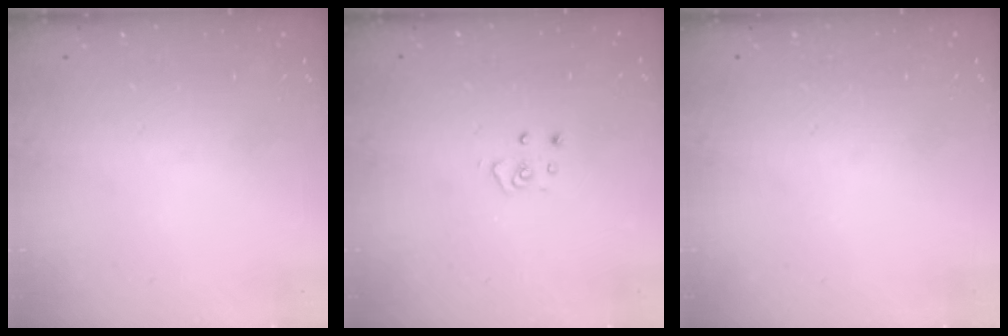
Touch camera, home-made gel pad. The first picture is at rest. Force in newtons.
{"total": 3.9, "press": 3.9, "slide": 0.2}
{"total": 0.0}